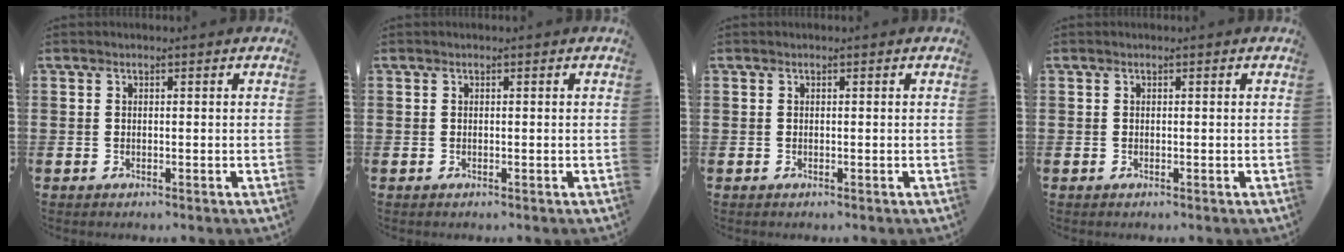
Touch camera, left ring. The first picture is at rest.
{"total": 0.0}
{"total": 0.0}
{"total": 0.0}